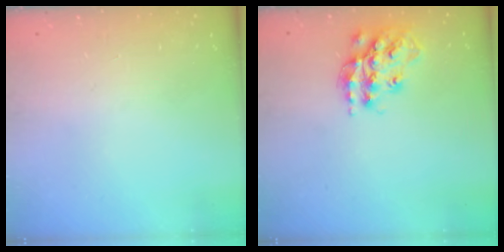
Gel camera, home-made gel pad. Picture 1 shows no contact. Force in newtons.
{"total": 16.1, "press": 16.1, "slide": 1.2}